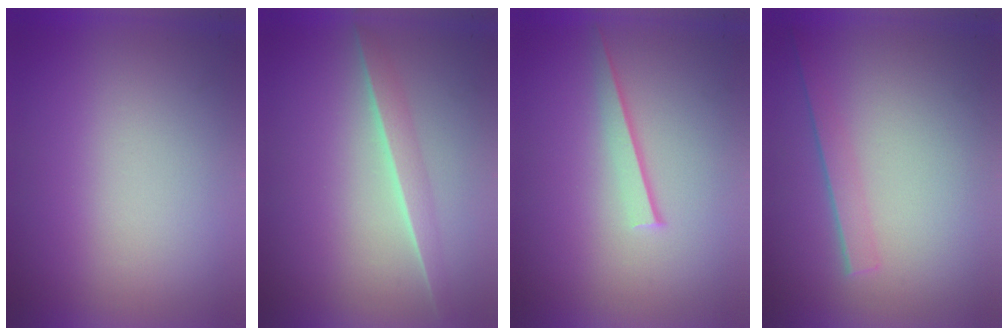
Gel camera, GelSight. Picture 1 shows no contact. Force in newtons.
{"total": 1.5}
{"total": 1.1}
{"total": 1.5}